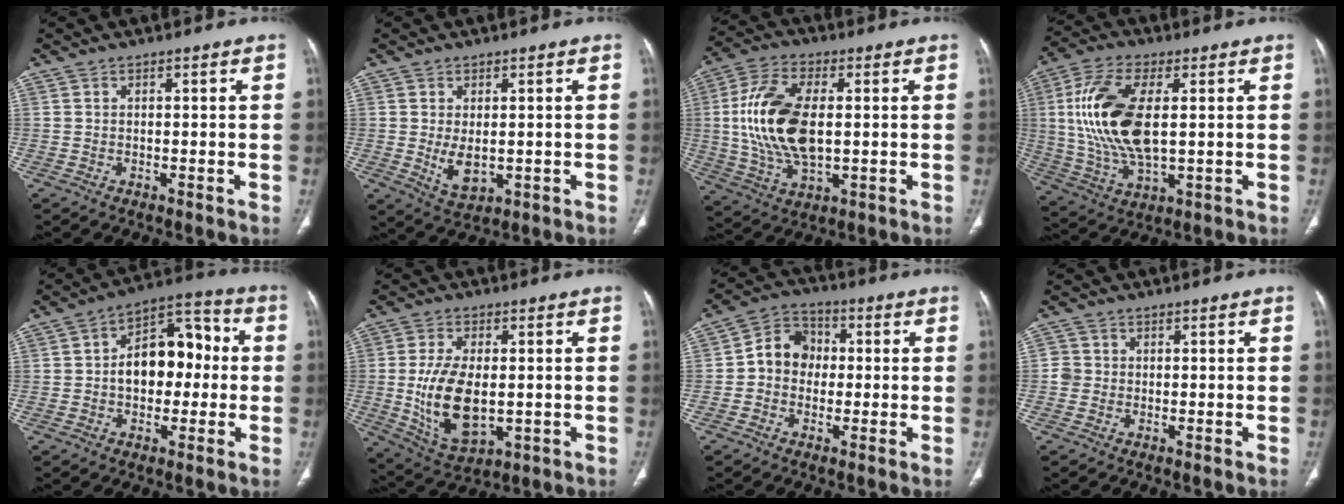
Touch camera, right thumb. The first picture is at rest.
{"total": 5.4, "force": [-0.3, 3.1, 4.4], "torque": [-0.073, -0.012, 0.010]}
{"total": 17.0, "force": [0.9, 8.9, 14.5], "torque": [-0.299, 0.001, 0.020]}
{"total": 17.6, "force": [2.2, 8.2, 15.4], "torque": [-0.323, -0.004, 0.044]}
{"total": 13.7, "force": [0.1, 9.0, 10.4], "torque": [-0.117, 0.041, -0.005]}
{"total": 13.8, "force": [-0.9, 7.5, 11.5], "torque": [-0.215, -0.012, 0.000]}
{"total": 8.3, "force": [-0.1, 7.1, 4.2], "torque": [-0.044, 0.026, -0.018]}
{"total": 2.4, "force": [-0.3, 2.3, 0.5], "torque": [0.004, 0.007, -0.010]}